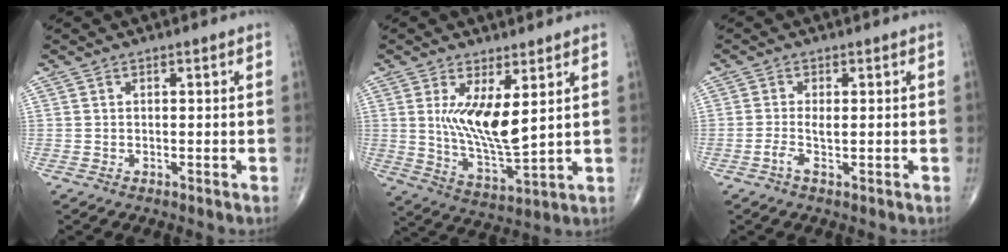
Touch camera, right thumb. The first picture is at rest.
{"total": 11.0, "force": [3.0, 3.6, 9.9], "torque": [-0.173, -0.040, 0.068]}
{"total": 2.2, "force": [-0.4, 0.5, 2.1], "torque": [-0.046, 0.003, -0.011]}